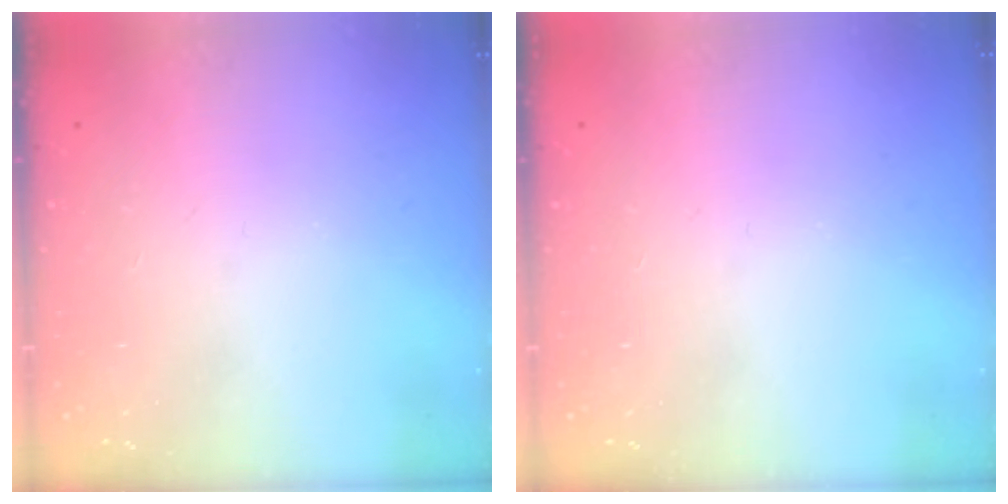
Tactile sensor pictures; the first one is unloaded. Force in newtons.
{"total": 0.0}